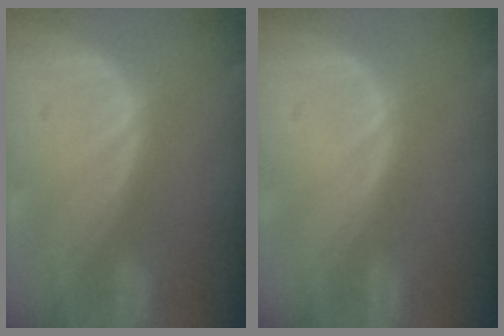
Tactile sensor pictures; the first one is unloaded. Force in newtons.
{"total": 0.0}